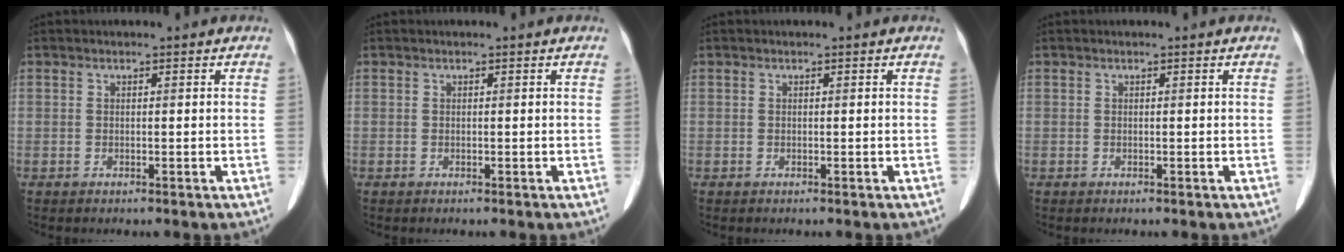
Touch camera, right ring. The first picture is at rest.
{"total": 0.0}
{"total": 0.0}
{"total": 0.0}